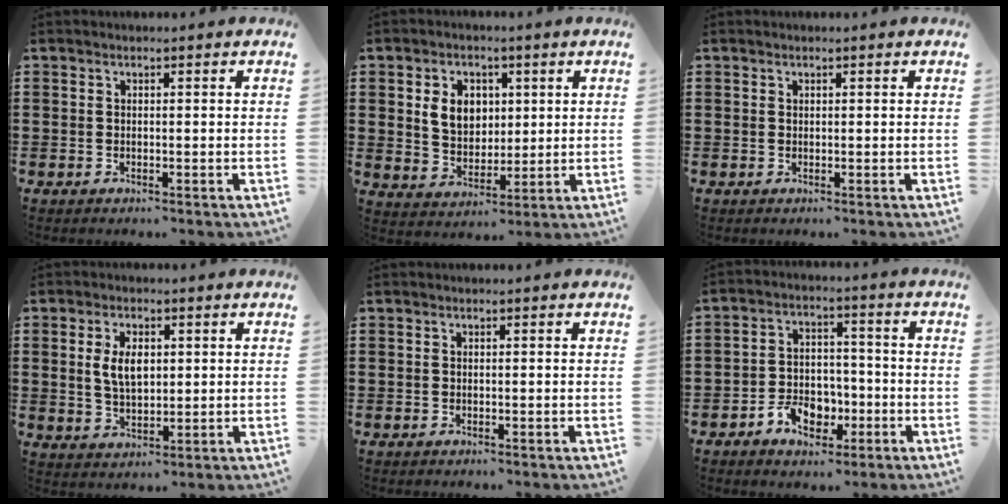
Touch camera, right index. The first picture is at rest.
{"total": 6.3, "force": [1.5, 5.0, 3.6], "torque": [-0.081, 0.012, 0.024]}
{"total": 0.0}
{"total": 5.2, "force": [0.9, 2.9, 4.3], "torque": [-0.082, 0.007, 0.012]}
{"total": 0.0}
{"total": 6.4, "force": [-2.9, 4.6, 3.3], "torque": [-0.055, 0.013, -0.053]}